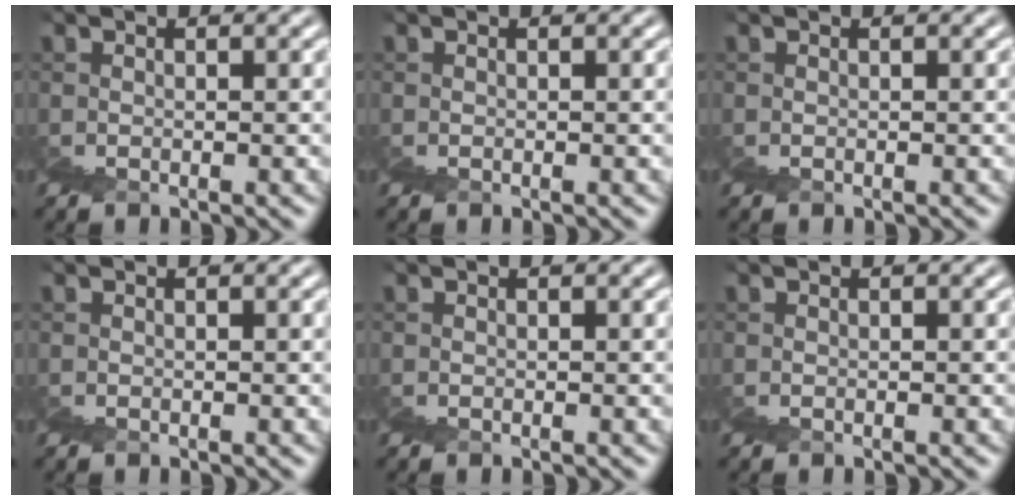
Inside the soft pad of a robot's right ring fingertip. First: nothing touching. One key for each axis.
{"total": 0.0}
{"total": 0.0}
{"total": 0.0}
{"total": 0.0}
{"total": 0.0}